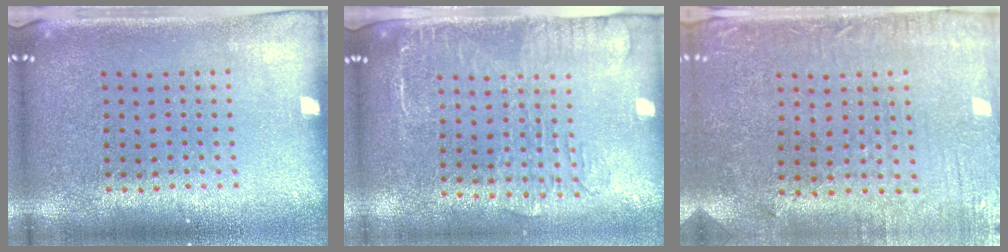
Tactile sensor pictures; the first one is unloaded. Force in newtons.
{"total": 1.8, "press": 1.5, "slide": 0.9}
{"total": 0.6, "press": 0.4, "slide": 0.5}